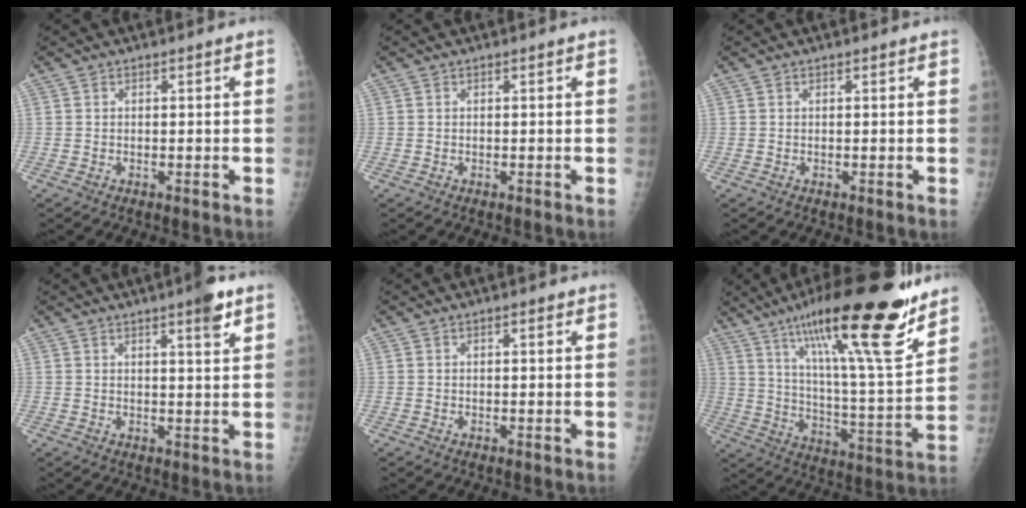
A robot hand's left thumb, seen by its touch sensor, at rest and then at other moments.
{"total": 0.0}
{"total": 0.0}
{"total": 4.5, "force": [2.8, 0.5, 3.5], "torque": [-0.045, -0.016, 0.037]}
{"total": 1.0, "force": [0.4, 0.4, 0.8], "torque": [-0.012, 0.001, 0.005]}
{"total": 26.8, "force": [17.3, 4.6, 19.9], "torque": [-0.304, -0.062, 0.284]}